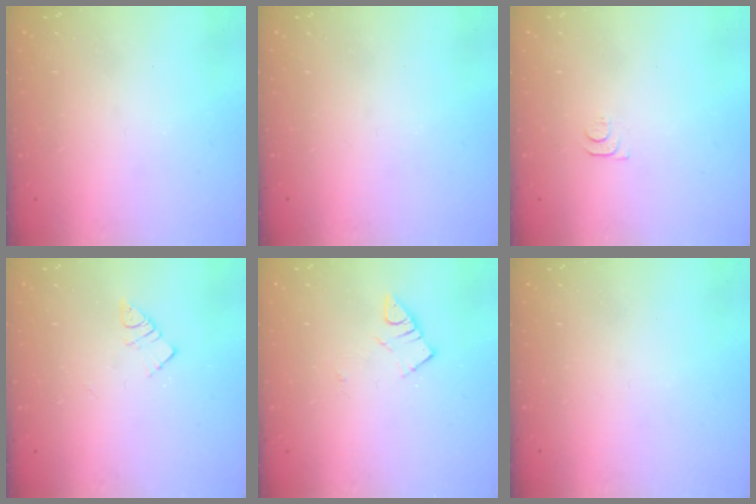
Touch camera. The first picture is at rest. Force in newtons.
{"total": 0.0}
{"total": 7.2, "press": 7.1, "slide": 0.8}
{"total": 5.6, "press": 5.6, "slide": 0.2}
{"total": 2.8, "press": 2.7, "slide": 0.3}
{"total": 0.0}